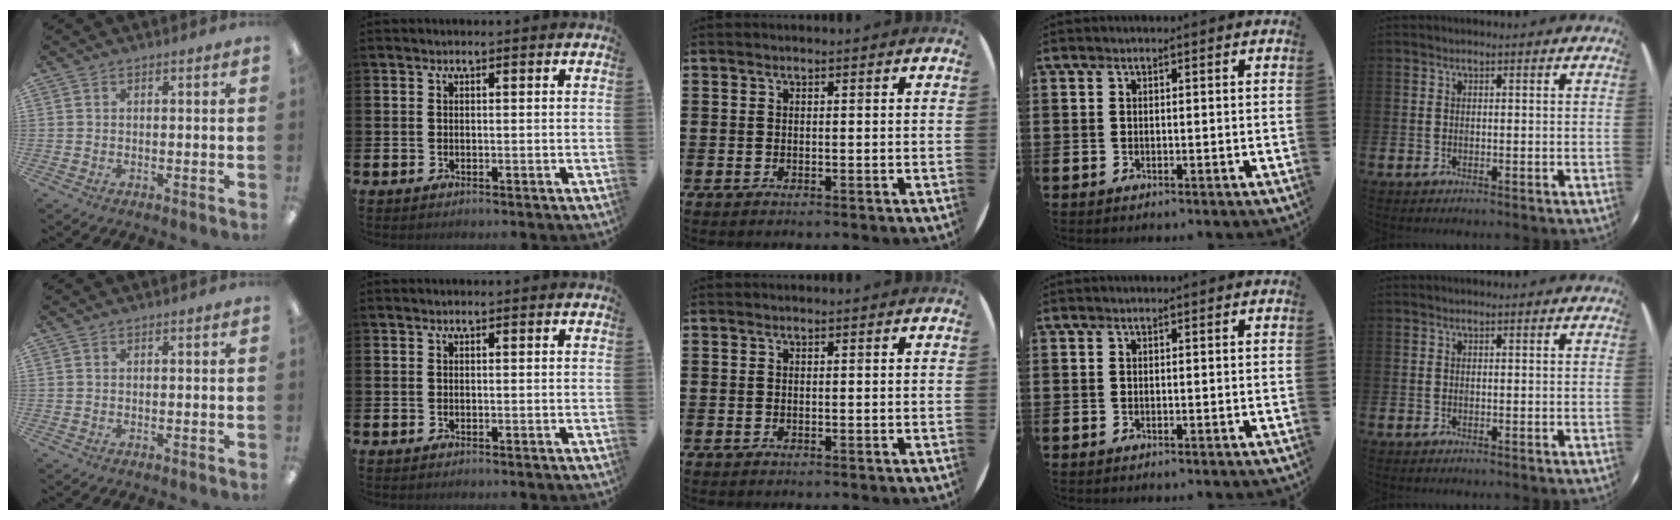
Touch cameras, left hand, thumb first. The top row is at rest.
{}